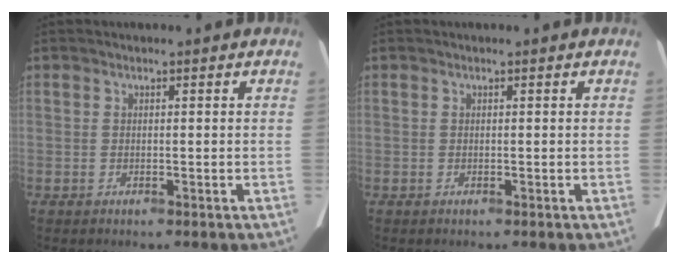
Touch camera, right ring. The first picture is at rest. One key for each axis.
{"total": 0.0}